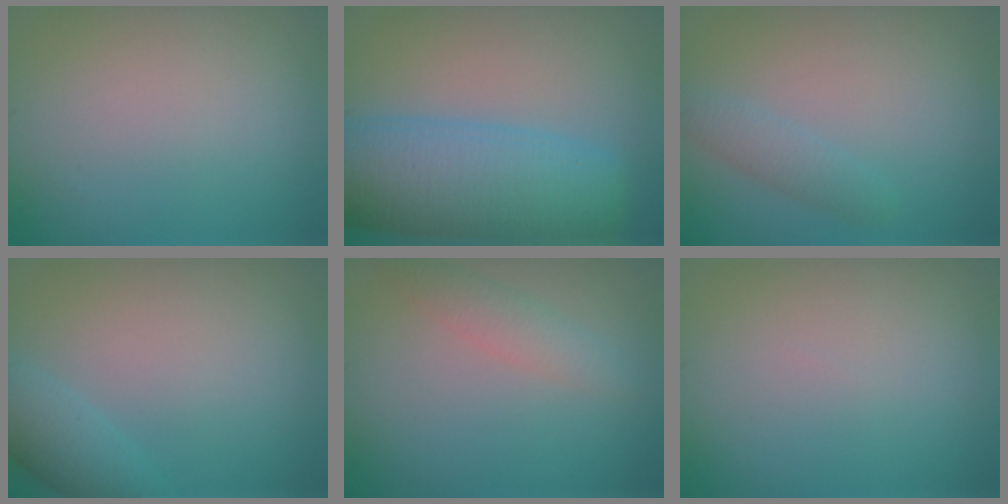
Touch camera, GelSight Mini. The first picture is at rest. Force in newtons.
{"total": 11.4, "press": 11.4, "slide": 0.6}
{"total": 1.9, "press": 1.9, "slide": 0.1}
{"total": 3.0, "press": 3.0, "slide": 0.1}
{"total": 2.2, "press": 2.2, "slide": 0.1}
{"total": 0.0}